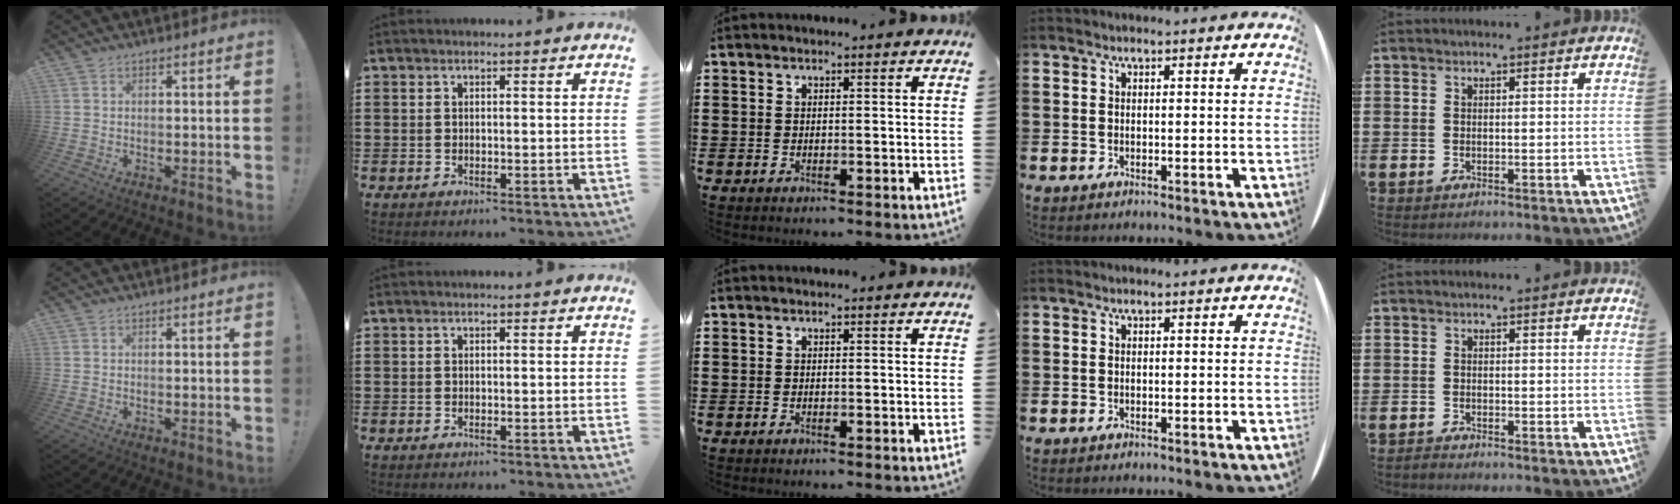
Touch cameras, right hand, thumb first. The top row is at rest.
{"little": {"total": 0.6, "force": [-0.6, 0.1, 0.1], "torque": [-0.003, -0.003, -0.012]}}